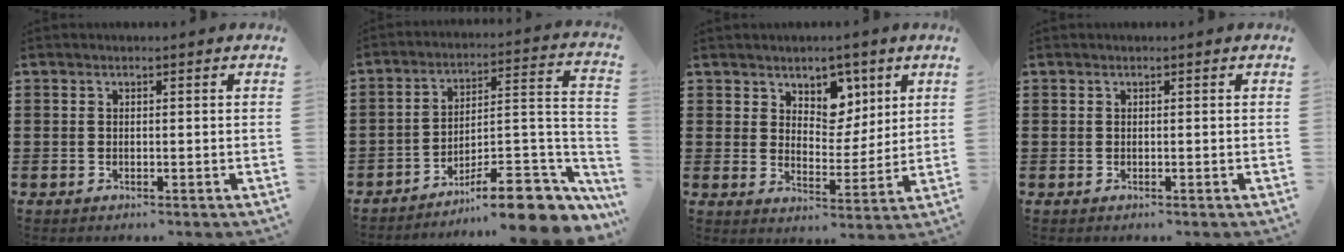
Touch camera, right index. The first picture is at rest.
{"total": 10.9, "force": [-8.3, 2.6, 6.5], "torque": [-0.079, 0.026, -0.152]}
{"total": 5.8, "force": [3.7, 4.3, 1.2], "torque": [-0.036, -0.011, 0.064]}
{"total": 0.0}